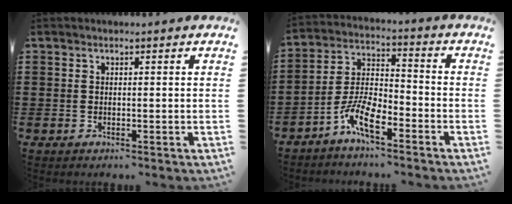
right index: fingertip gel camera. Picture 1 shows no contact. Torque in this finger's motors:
{"motor_torque": [1.56, 0.57, 0.26, 0.12]}